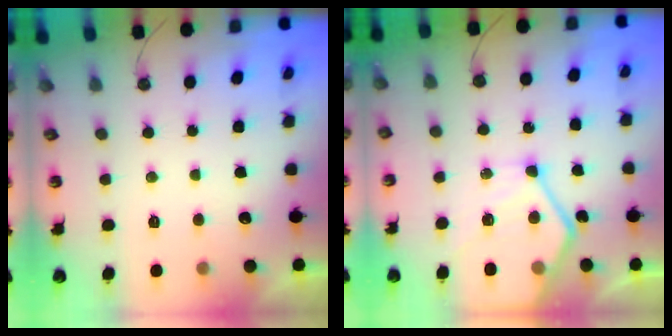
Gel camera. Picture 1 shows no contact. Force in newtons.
{"total": 14.4, "press": 14.3, "slide": 1.4}